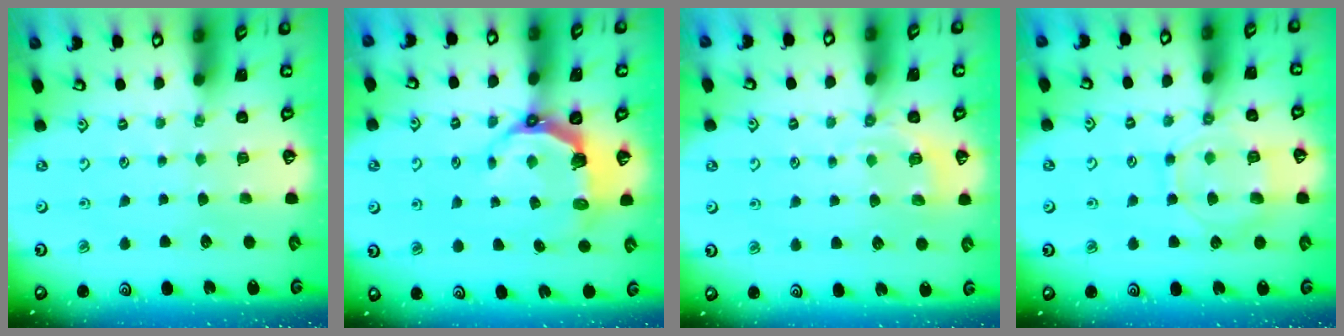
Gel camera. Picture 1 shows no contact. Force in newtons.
{"total": 6.5, "press": 4.9, "slide": 4.4}
{"total": 5.0, "press": 4.7, "slide": 1.8}
{"total": 11.2, "press": 11.2, "slide": 1.1}